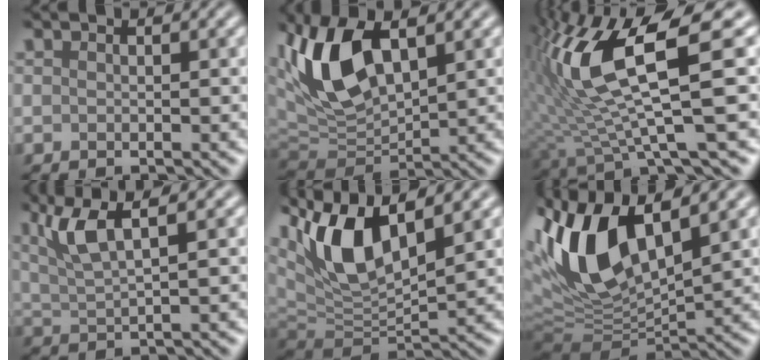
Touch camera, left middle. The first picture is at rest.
{"total": 9.1, "force": [2.9, 4.7, 7.3], "torque": [-0.161, 0.006, 0.048]}
{"total": 11.8, "force": [2.8, 2.9, 11.1], "torque": [-0.222, 0.000, 0.055]}
{"total": 5.3, "force": [2.7, 1.3, 4.4], "torque": [-0.086, 0.013, 0.055]}
{"total": 9.9, "force": [4.7, 4.2, 7.7], "torque": [-0.166, 0.008, 0.083]}
{"total": 11.8, "force": [3.8, 5.2, 9.9], "torque": [-0.220, 0.006, 0.068]}